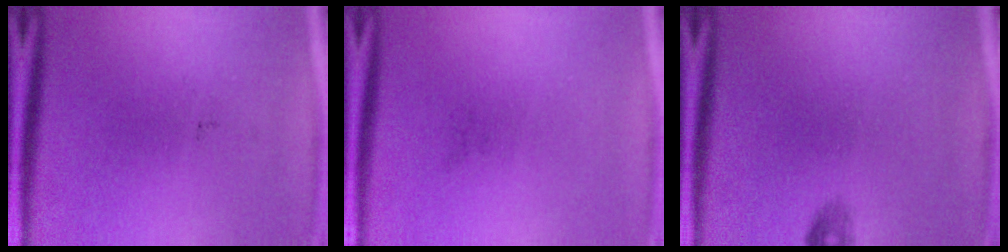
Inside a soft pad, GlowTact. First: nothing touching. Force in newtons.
{"total": 0.0}
{"total": 1.0}